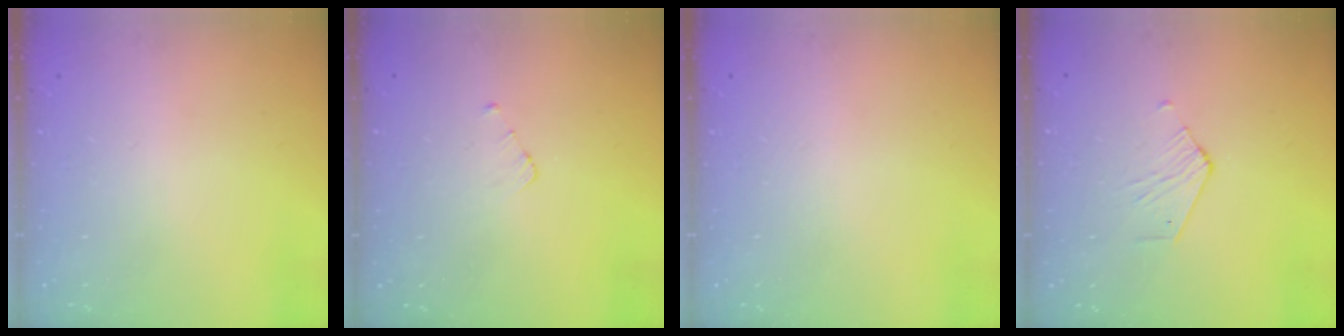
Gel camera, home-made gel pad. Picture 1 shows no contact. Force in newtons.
{"total": 2.7, "press": 2.7, "slide": 0.3}
{"total": 0.0}
{"total": 2.7, "press": 2.7, "slide": 0.3}